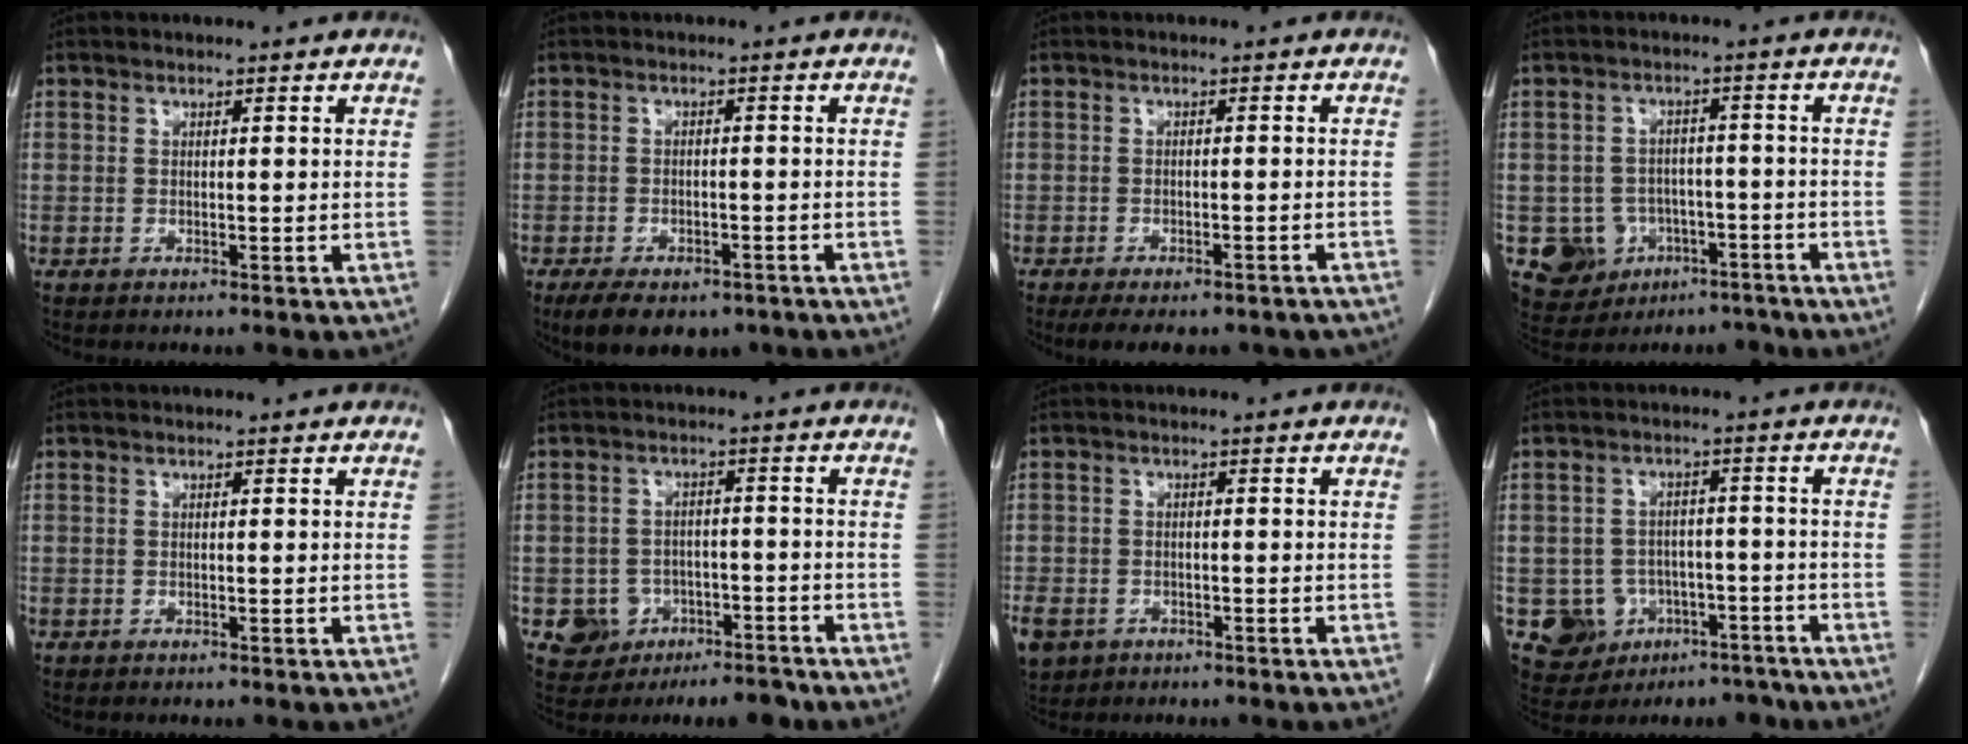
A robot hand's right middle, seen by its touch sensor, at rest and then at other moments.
{"total": 10.2, "force": [-7.3, 5.0, 5.1], "torque": [-0.078, -0.001, -0.105]}
{"total": 11.3, "force": [-9.1, 4.2, 5.2], "torque": [-0.078, 0.001, -0.108]}
{"total": 9.9, "force": [-5.1, 8.2, 1.9], "torque": [-0.046, 0.023, -0.065]}
{"total": 0.0}
{"total": 6.5, "force": [-4.1, 4.7, 1.8], "torque": [-0.018, 0.016, -0.056]}
{"total": 11.1, "force": [-5.7, 8.4, 4.5], "torque": [-0.133, -0.009, -0.082]}
{"total": 10.5, "force": [-5.4, 8.7, 2.2], "torque": [-0.046, 0.029, -0.068]}